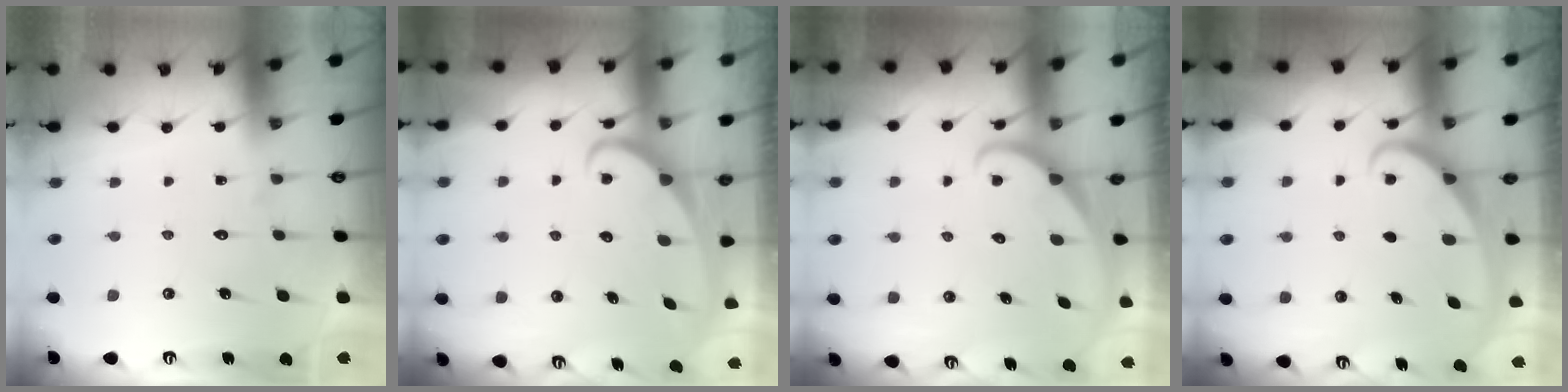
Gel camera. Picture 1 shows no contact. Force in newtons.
{"total": 2.7, "press": 2.7, "slide": 0.3}
{"total": 1.8, "press": 1.8, "slide": 0.1}
{"total": 2.3, "press": 2.2, "slide": 0.3}